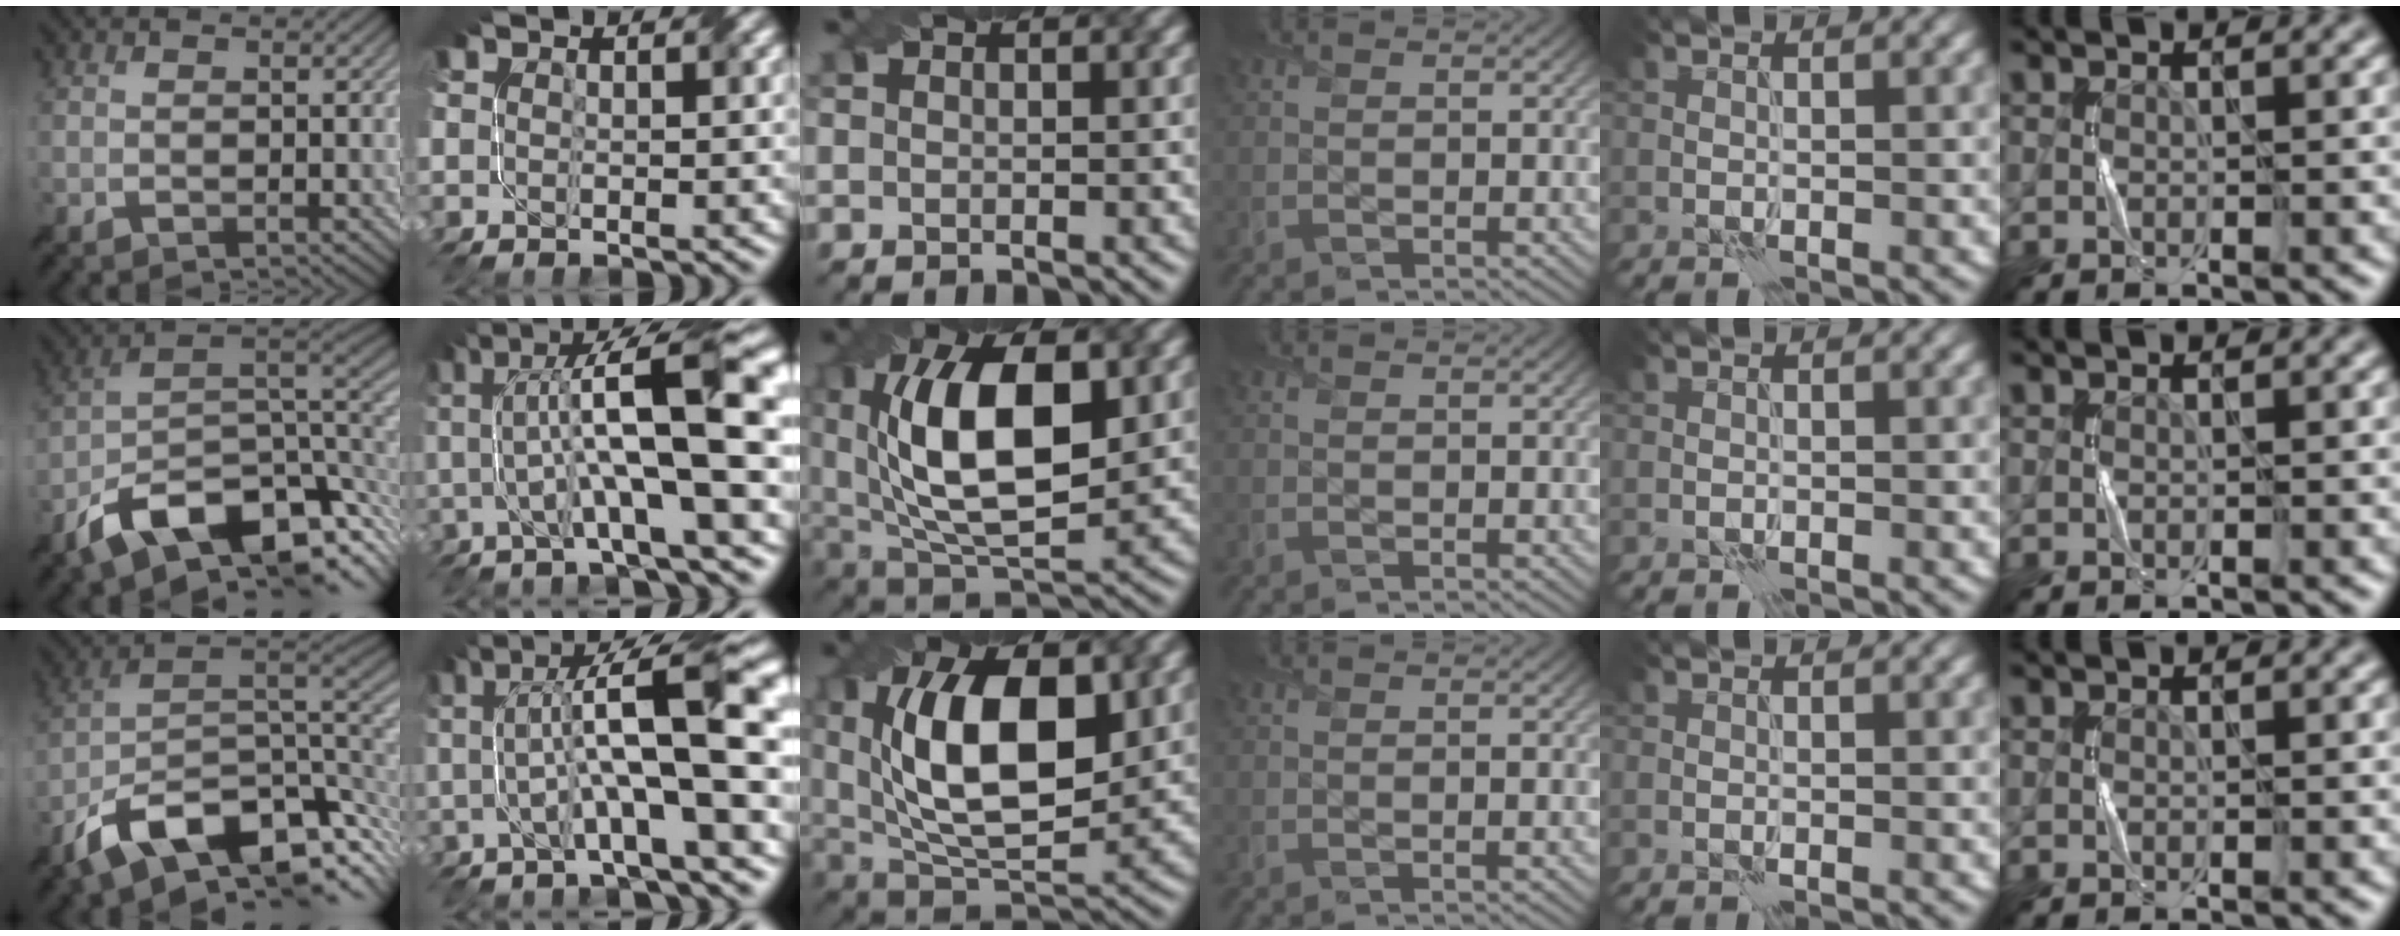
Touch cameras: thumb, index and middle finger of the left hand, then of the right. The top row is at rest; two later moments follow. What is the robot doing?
{"motion": "twist", "object": "screw"}